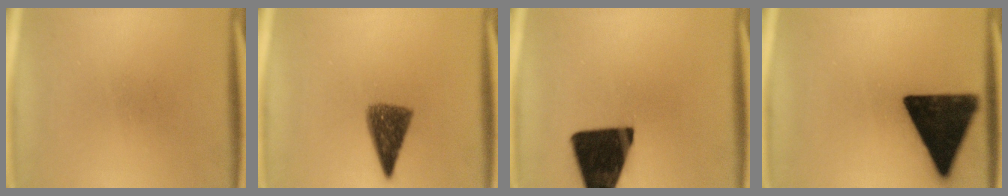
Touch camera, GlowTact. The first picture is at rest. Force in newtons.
{"total": 7.3}
{"total": 19.2}
{"total": 17.8}